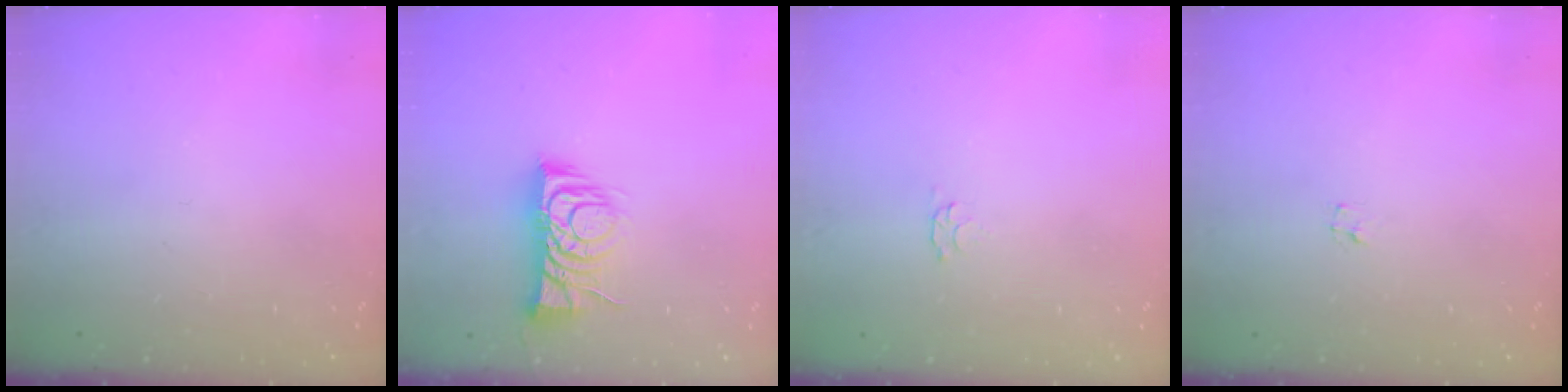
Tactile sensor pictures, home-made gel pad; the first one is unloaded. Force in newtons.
{"total": 9.2, "press": 9.2, "slide": 0.3}
{"total": 2.8, "press": 2.7, "slide": 0.5}
{"total": 1.2, "press": 1.2, "slide": 0.1}